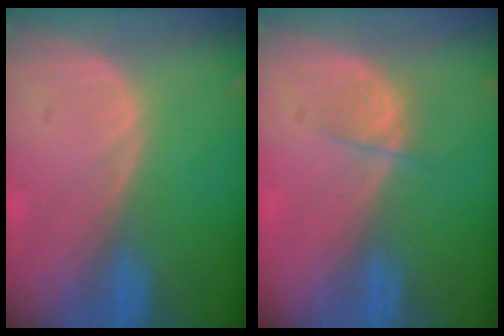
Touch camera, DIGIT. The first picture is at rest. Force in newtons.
{"total": 2.2, "press": 2.0, "slide": 0.9}